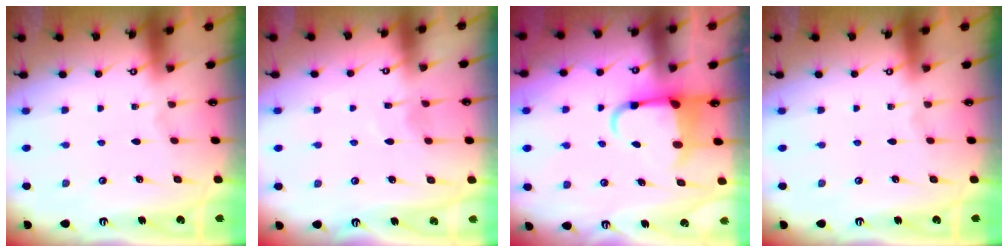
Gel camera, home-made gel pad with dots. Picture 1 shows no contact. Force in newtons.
{"total": 5.2, "press": 5.1, "slide": 0.6}
{"total": 5.9, "press": 5.7, "slide": 1.4}
{"total": 0.0}